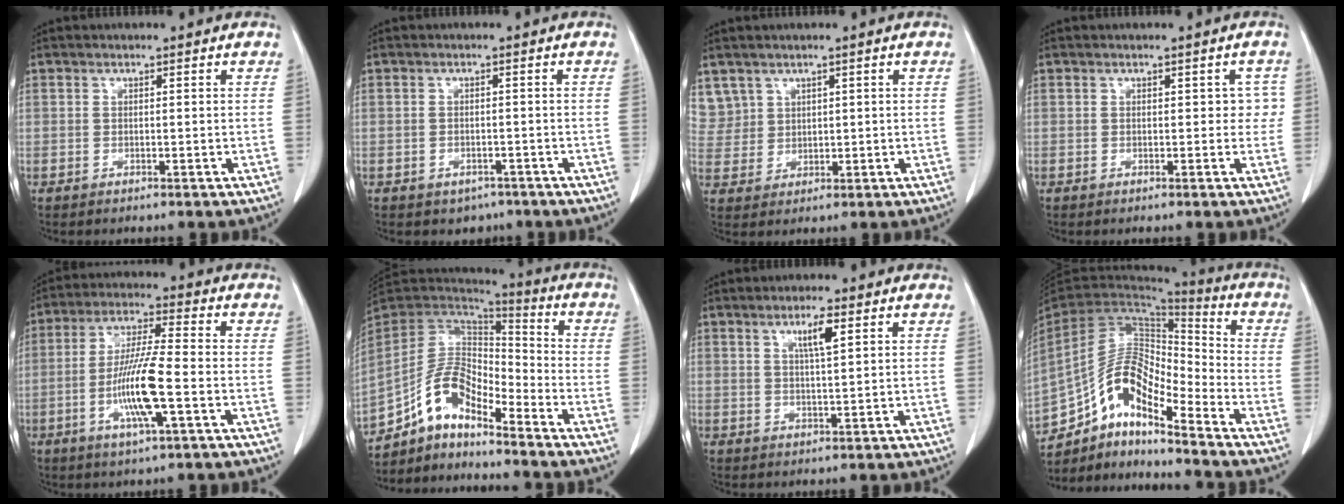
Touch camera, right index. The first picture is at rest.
{"total": 2.8, "force": [-1.9, 1.9, 0.7], "torque": [-0.006, 0.006, -0.018]}
{"total": 5.2, "force": [3.1, 4.3, -0.1], "torque": [0.006, 0.011, 0.069]}
{"total": 2.2, "force": [0.3, 1.6, 1.5], "torque": [-0.003, 0.018, 0.000]}
{"total": 10.9, "force": [-3.0, 0.6, 10.5], "torque": [-0.204, -0.009, -0.059]}
{"total": 10.5, "force": [-8.1, 3.7, 5.6], "torque": [-0.111, 0.045, -0.151]}
{"total": 3.8, "force": [1.8, 0.1, 3.4], "torque": [-0.059, -0.002, 0.032]}
{"total": 13.4, "force": [-9.3, 3.9, 8.8], "torque": [-0.168, 0.038, -0.167]}